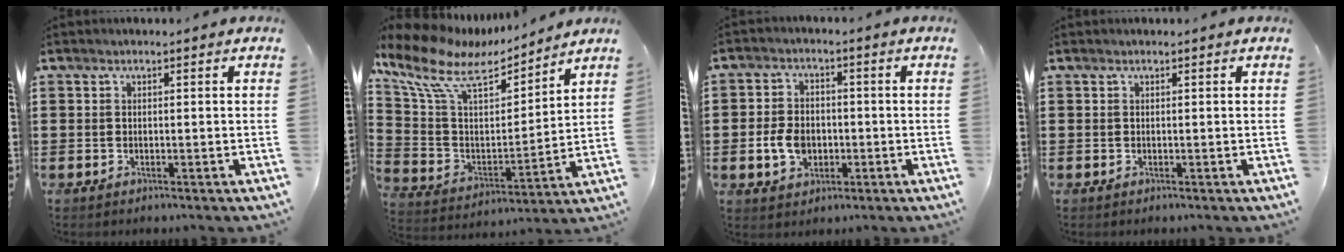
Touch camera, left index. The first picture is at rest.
{"total": 11.1, "force": [7.8, 4.2, 6.6], "torque": [-0.158, -0.035, 0.132]}
{"total": 5.6, "force": [-1.2, 4.1, 3.7], "torque": [-0.086, 0.004, -0.024]}
{"total": 0.0}